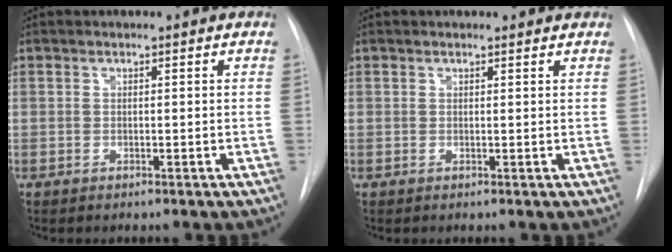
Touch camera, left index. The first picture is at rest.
{"total": 2.2, "force": [2.1, 0.4, 0.4], "torque": [-0.011, 0.010, 0.021]}